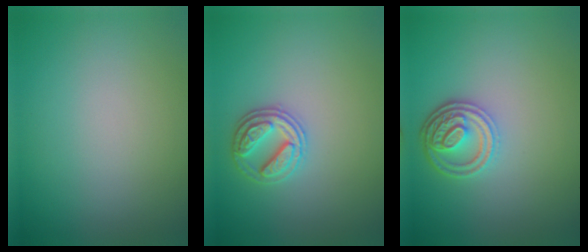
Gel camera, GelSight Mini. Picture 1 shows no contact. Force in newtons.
{"total": 2.9, "press": 2.8, "slide": 0.7}
{"total": 3.8, "press": 3.2, "slide": 2.0}